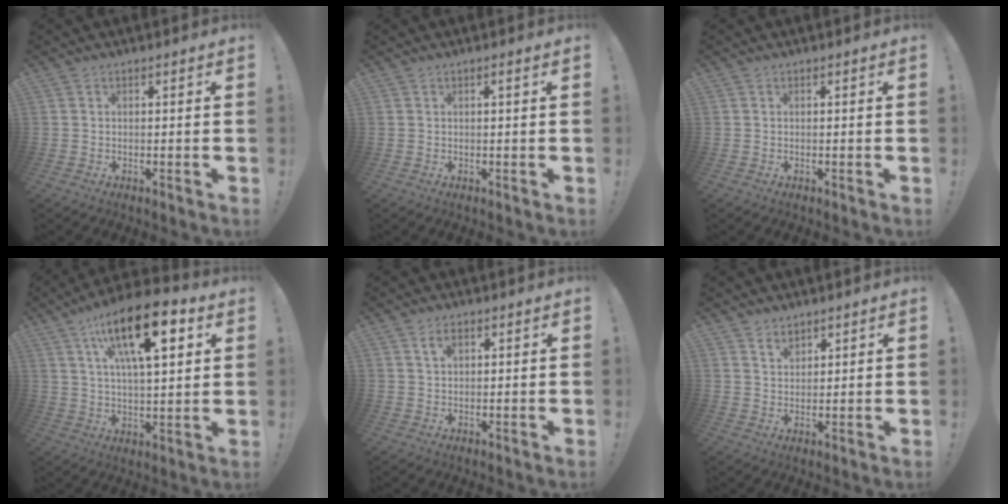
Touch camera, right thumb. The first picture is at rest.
{"total": 1.0, "force": [0.1, -0.3, 1.0], "torque": [-0.019, 0.001, 0.000]}
{"total": 0.0}
{"total": 18.8, "force": [8.2, 6.7, 15.6], "torque": [-0.253, -0.018, 0.127]}
{"total": 2.9, "force": [1.4, 1.5, 2.0], "torque": [-0.035, 0.000, 0.023]}
{"total": 3.5, "force": [2.9, 1.9, 0.7], "torque": [-0.008, -0.017, 0.053]}